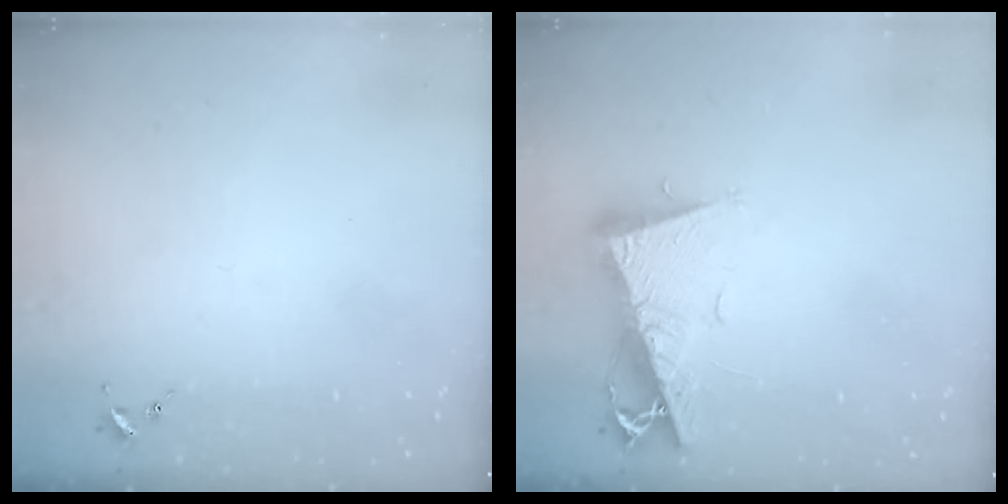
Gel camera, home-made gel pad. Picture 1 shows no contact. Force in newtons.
{"total": 11.2, "press": 11.1, "slide": 1.3}